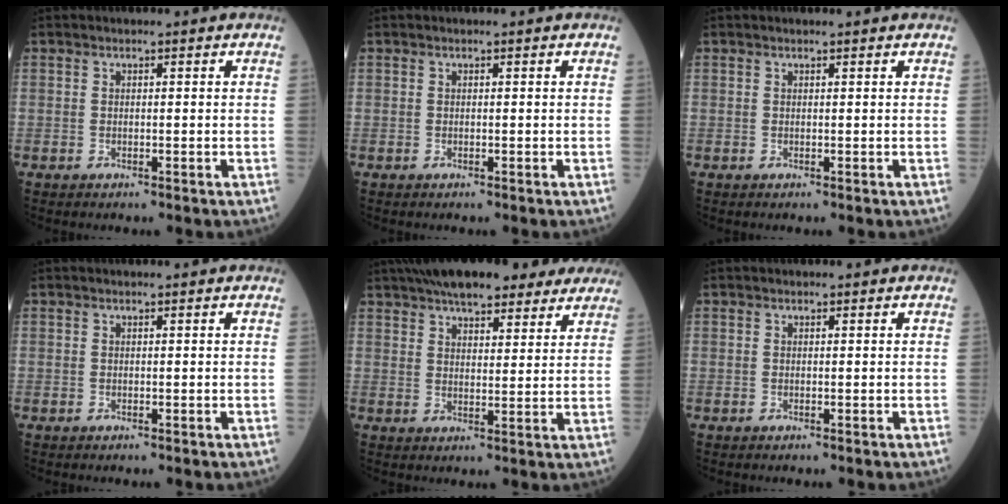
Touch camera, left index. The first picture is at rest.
{"total": 0.0}
{"total": 0.8, "force": [0.7, -0.1, 0.2], "torque": [-0.007, 0.004, 0.011]}
{"total": 0.0}
{"total": 17.2, "force": [14.0, 5.3, 8.5], "torque": [-0.132, 0.046, 0.190]}
{"total": 0.0}